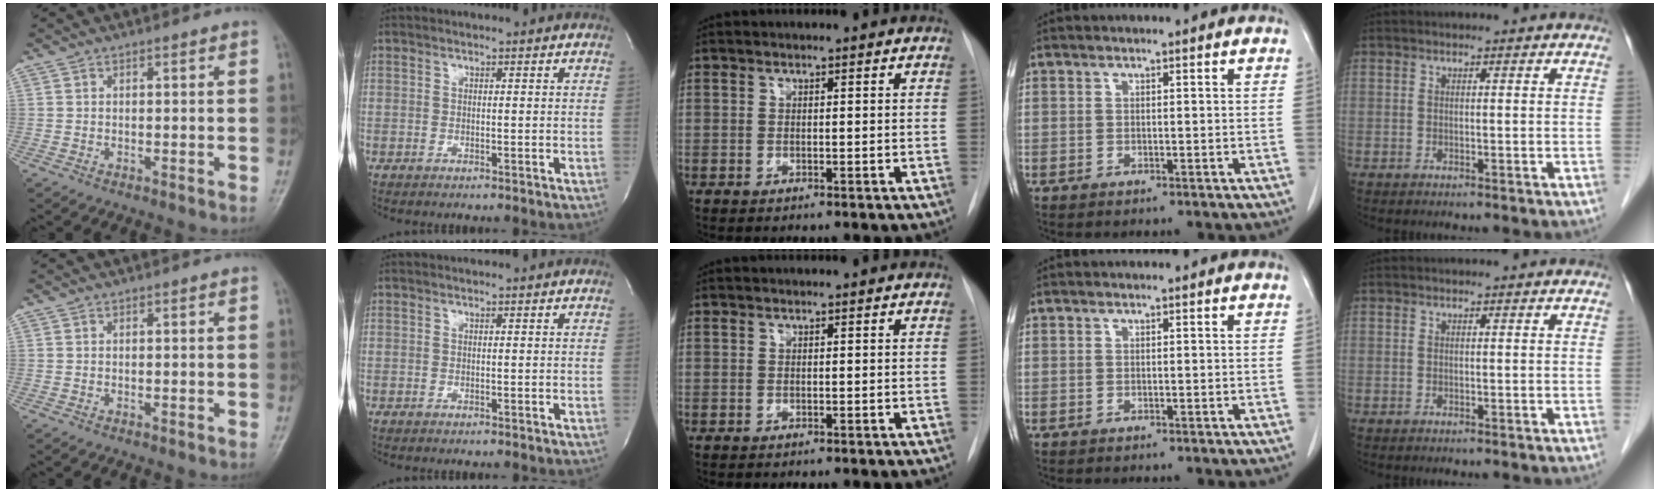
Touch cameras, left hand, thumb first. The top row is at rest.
{}